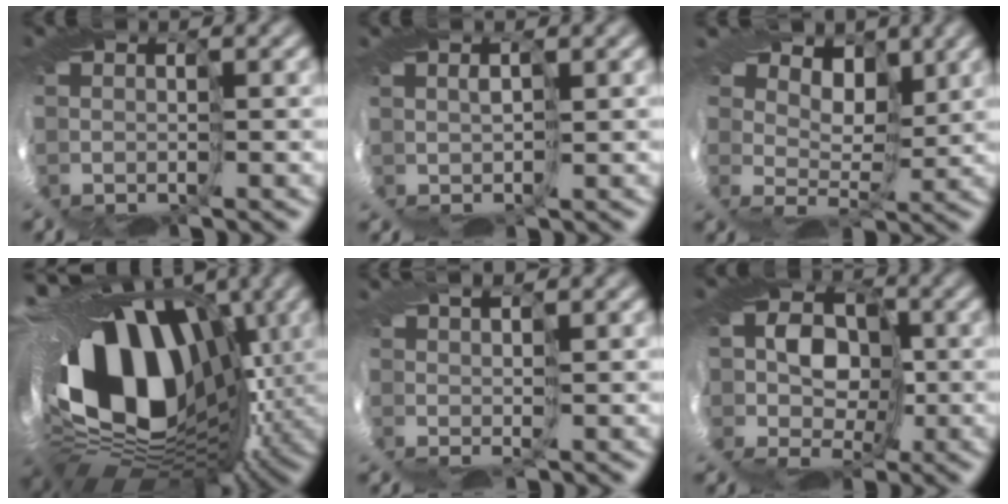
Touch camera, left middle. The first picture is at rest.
{"total": 2.0, "force": [0.9, -1.6, -0.9], "torque": [0.013, 0.016, 0.005]}
{"total": 4.8, "force": [4.4, 1.5, 1.3], "torque": [-0.012, 0.016, 0.043]}
{"total": 17.0, "force": [1.5, 11.0, 12.9], "torque": [-0.211, -0.045, 0.004]}
{"total": 3.4, "force": [0.9, -3.0, -1.2], "torque": [0.030, 0.004, -0.007]}
{"total": 5.3, "force": [0.2, 4.4, 2.9], "torque": [-0.011, 0.019, -0.044]}